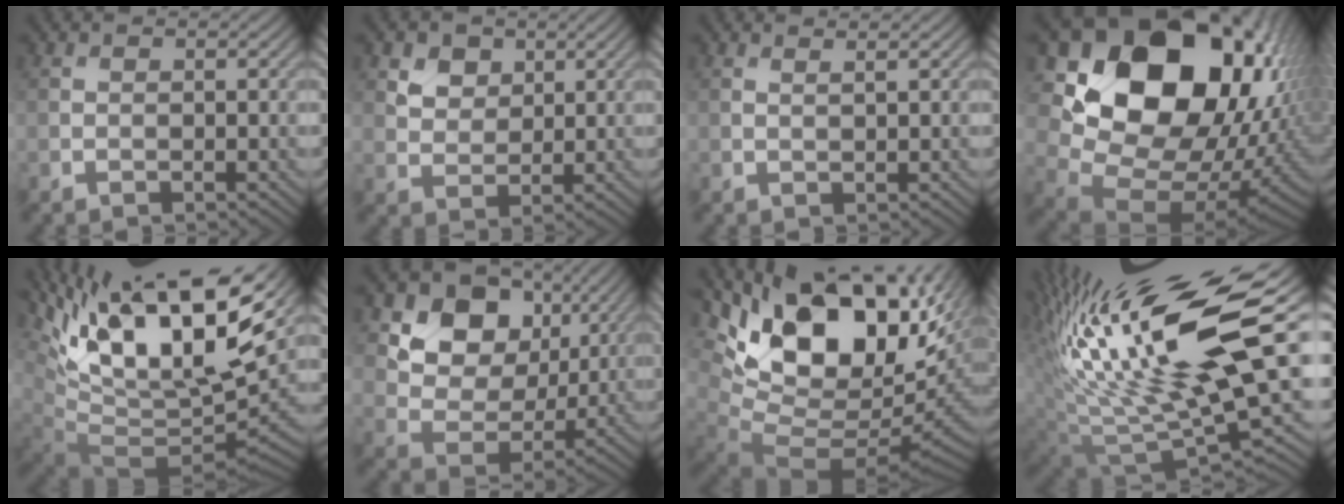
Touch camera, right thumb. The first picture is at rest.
{"total": 4.0, "force": [2.3, 2.8, 1.7], "torque": [-0.044, -0.010, 0.044]}
{"total": 1.2, "force": [0.9, 0.1, 0.7], "torque": [-0.011, -0.004, 0.012]}
{"total": 21.2, "force": [5.9, 15.6, 13.2], "torque": [-0.257, -0.023, 0.142]}
{"total": 18.7, "force": [8.3, 6.9, 15.3], "torque": [-0.277, 0.014, 0.147]}
{"total": 11.6, "force": [5.2, 8.5, 5.9], "torque": [-0.115, 0.001, 0.089]}
{"total": 18.1, "force": [6.4, 10.3, 13.4], "torque": [-0.234, 0.005, 0.127]}
{"total": 20.7, "force": [7.5, 6.0, 18.4], "torque": [-0.363, 0.043, 0.133]}